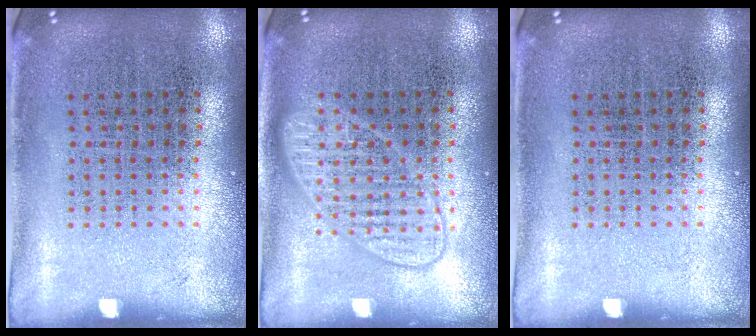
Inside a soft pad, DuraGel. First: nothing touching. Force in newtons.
{"total": 2.8, "press": 2.7, "slide": 0.4}
{"total": 0.0}